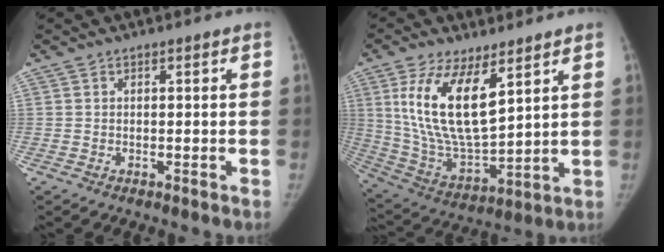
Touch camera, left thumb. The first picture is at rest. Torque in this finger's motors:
{"motor_torque": [0.29, 0.37, 1.93, -0.84, 0.39]}